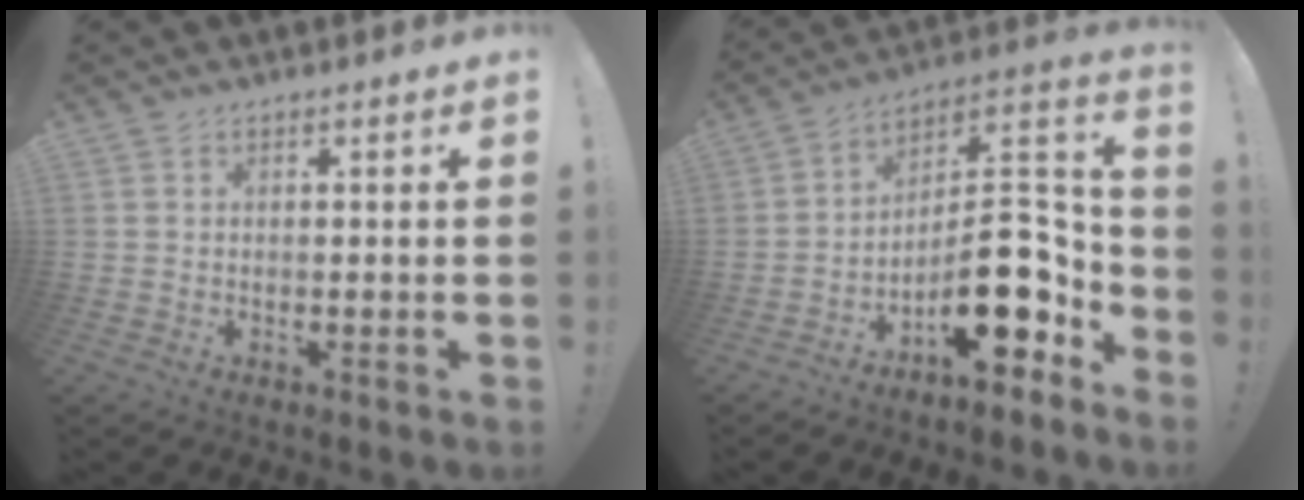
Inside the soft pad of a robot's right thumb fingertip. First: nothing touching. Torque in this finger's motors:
{"motor_torque": [3.85, 1.13, 1.30, -1.47, 0.30]}